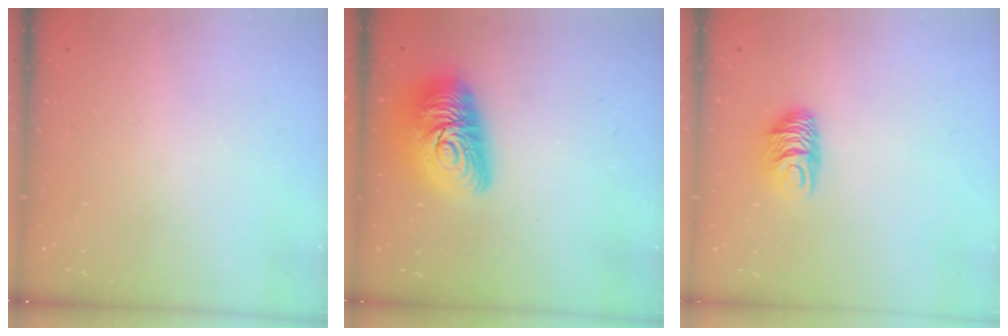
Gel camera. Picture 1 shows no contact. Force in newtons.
{"total": 16.6, "press": 16.6, "slide": 1.2}
{"total": 7.5, "press": 7.4, "slide": 0.8}